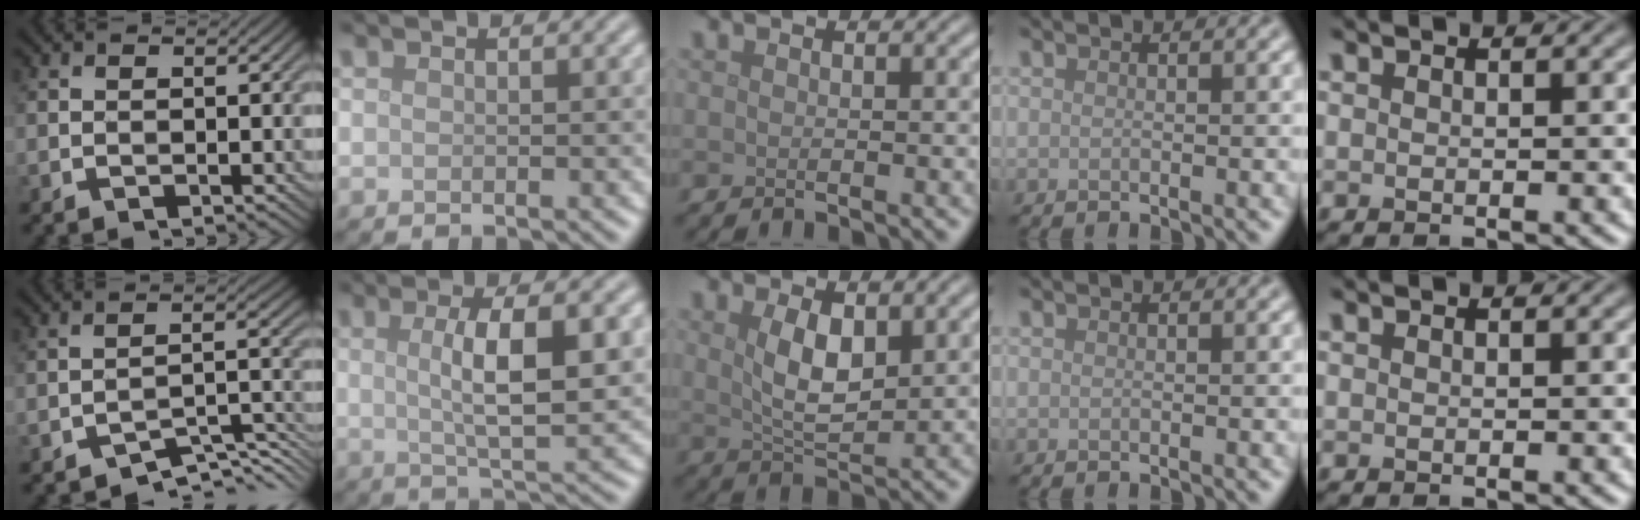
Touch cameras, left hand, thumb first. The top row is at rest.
{"thumb": {"total": 5.3, "force": [-4.6, 1.2, 2.3], "torque": [-0.029, 0.004, -0.073]}, "index": {"total": 6.5, "force": [0.9, 1.7, 6.2], "torque": [-0.100, 0.005, 0.015]}, "middle": {"total": 3.8, "force": [1.2, 1.7, 3.2], "torque": [-0.067, -0.003, 0.028]}}